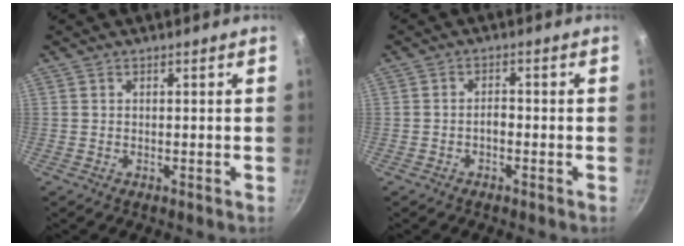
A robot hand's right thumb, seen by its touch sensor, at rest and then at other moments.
{"total": 1.8, "force": [-0.9, 1.0, 1.3], "torque": [-0.013, 0.015, -0.016]}